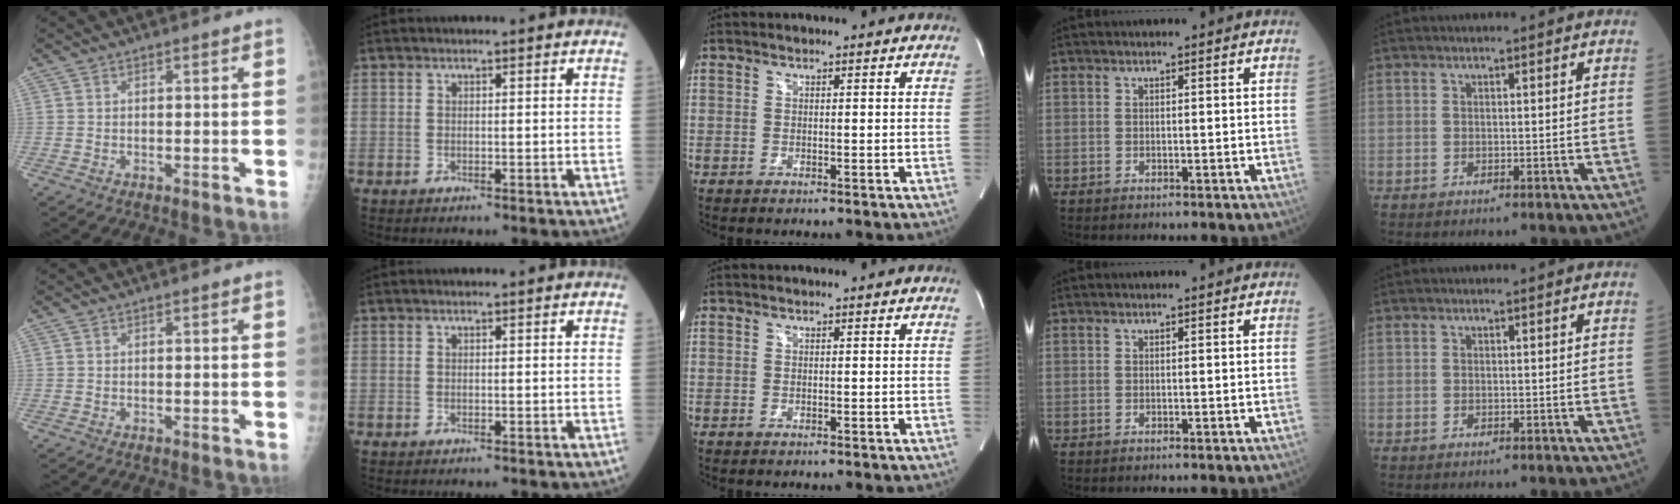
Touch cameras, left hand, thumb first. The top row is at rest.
{}